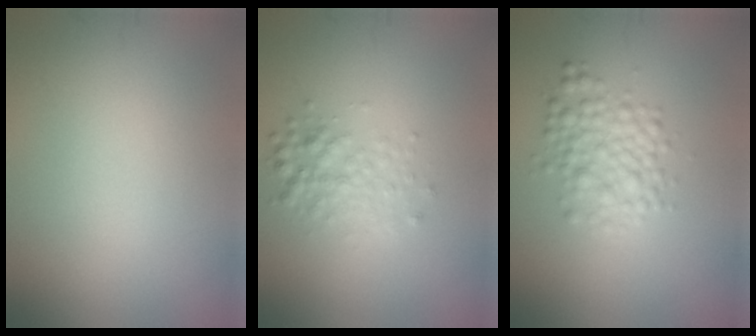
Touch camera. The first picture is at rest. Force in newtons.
{"total": 2.3, "press": 2.3, "slide": 0.1}
{"total": 3.2, "press": 3.2, "slide": 0.1}